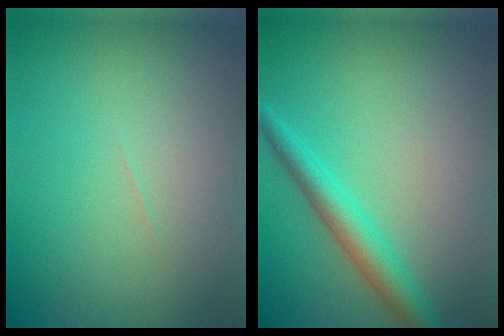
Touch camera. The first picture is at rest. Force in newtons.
{"total": 3.2, "press": 3.2, "slide": 0.0}